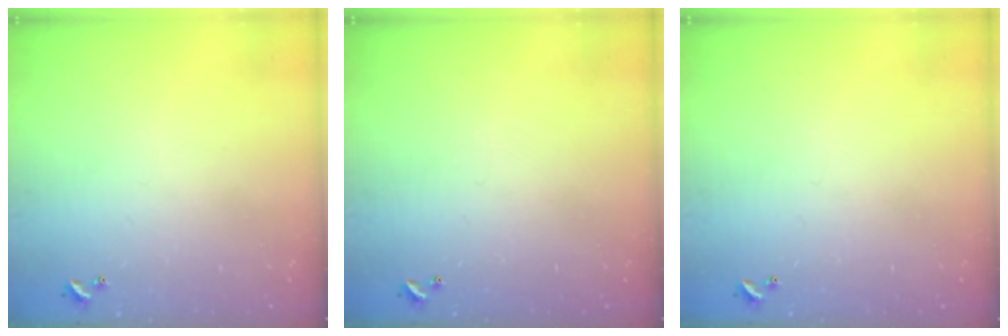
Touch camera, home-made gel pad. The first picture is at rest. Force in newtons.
{"total": 0.0}
{"total": 0.0}